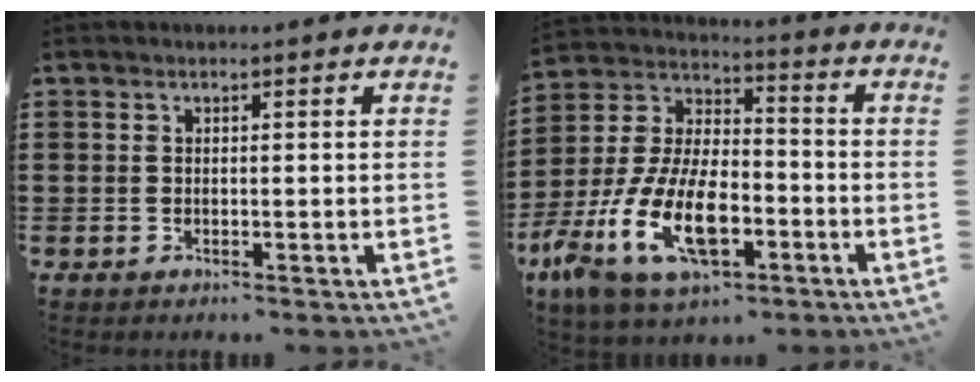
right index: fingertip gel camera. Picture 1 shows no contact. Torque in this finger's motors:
{"motor_torque": [2.14, 0.00, 1.05, 0.21]}